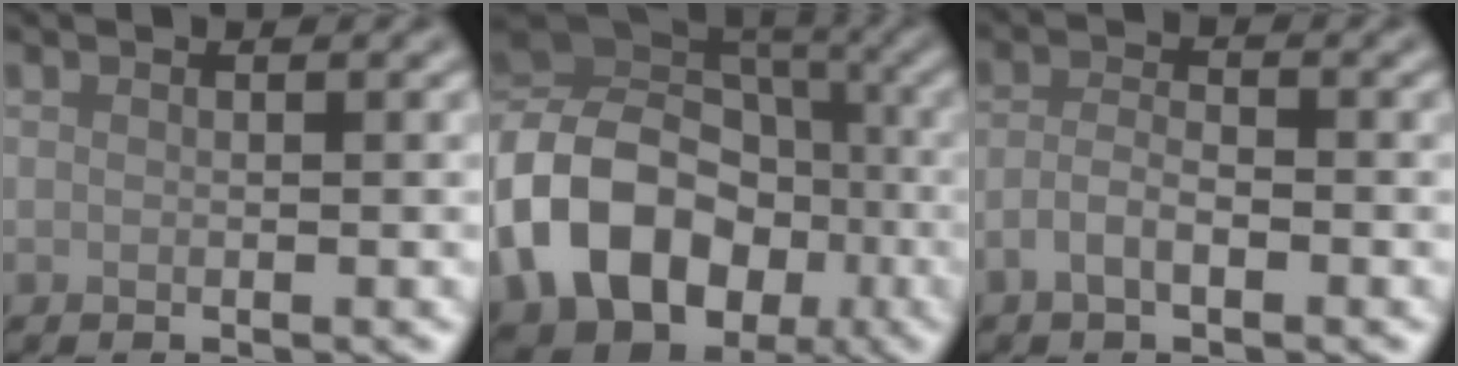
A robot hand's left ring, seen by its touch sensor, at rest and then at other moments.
{"total": 14.9, "force": [-4.0, 12.0, 8.0], "torque": [-0.188, 0.005, -0.084]}
{"total": 2.3, "force": [-1.1, 1.0, 1.8], "torque": [-0.036, 0.003, -0.027]}